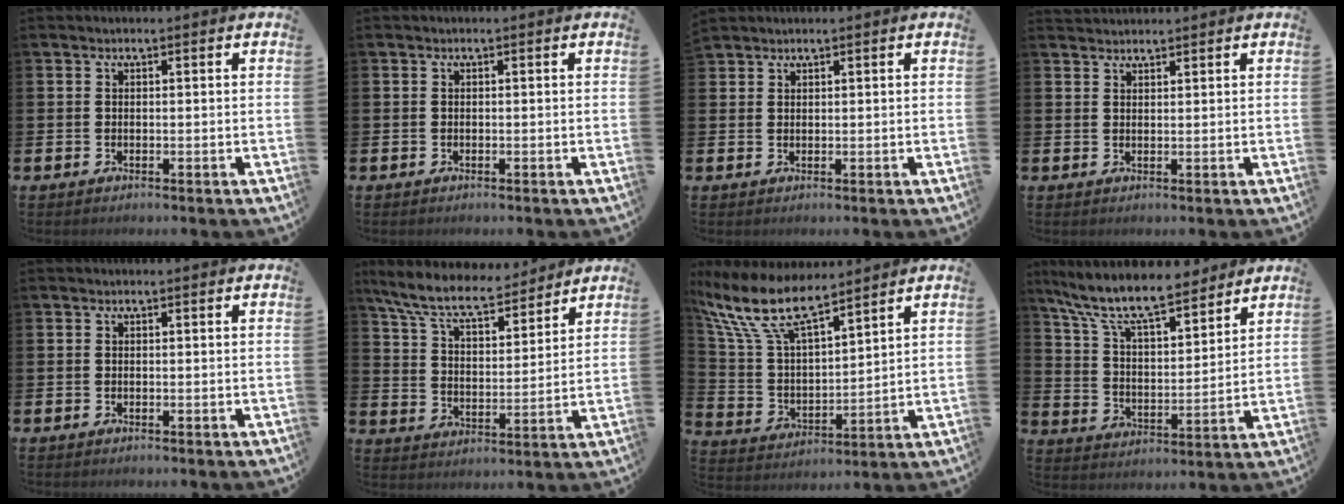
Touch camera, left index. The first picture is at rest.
{"total": 0.0}
{"total": 0.9, "force": [0.9, 0.2, 0.0], "torque": [0.001, 0.002, 0.016]}
{"total": 1.7, "force": [1.6, 0.4, -0.1], "torque": [0.007, -0.006, 0.029]}
{"total": 0.0}
{"total": 9.7, "force": [8.7, 2.4, 3.7], "torque": [-0.111, -0.047, 0.154]}
{"total": 11.6, "force": [9.5, 3.2, 6.0], "torque": [-0.155, -0.041, 0.170]}
{"total": 10.5, "force": [9.2, 2.4, 4.4], "torque": [-0.120, -0.054, 0.159]}